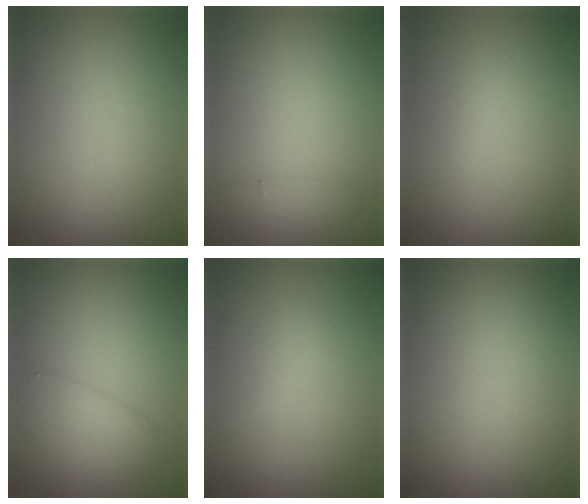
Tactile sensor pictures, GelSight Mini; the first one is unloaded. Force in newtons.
{"total": 1.3, "press": 1.3, "slide": 0.0}
{"total": 1.0, "press": 1.0, "slide": 0.0}
{"total": 2.8, "press": 2.8, "slide": 0.1}
{"total": 1.1, "press": 1.1, "slide": 0.1}
{"total": 0.0}